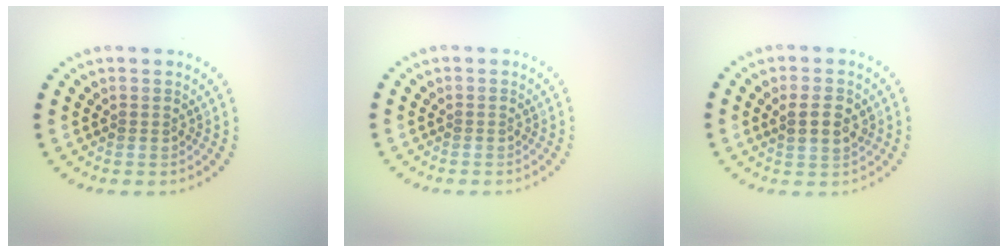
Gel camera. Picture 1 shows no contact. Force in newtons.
{"total": 0.0}
{"total": 2.8, "press": 2.7, "slide": 0.7}